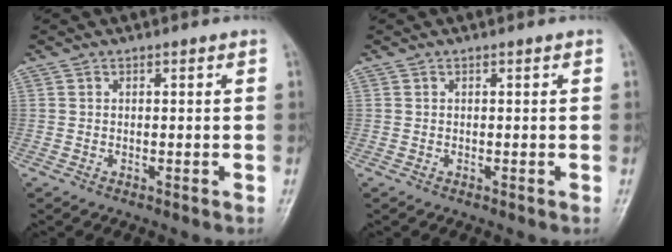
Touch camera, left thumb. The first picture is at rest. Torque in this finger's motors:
{"motor_torque": [0.02, 0.02, -0.03, -0.07, 0.00]}